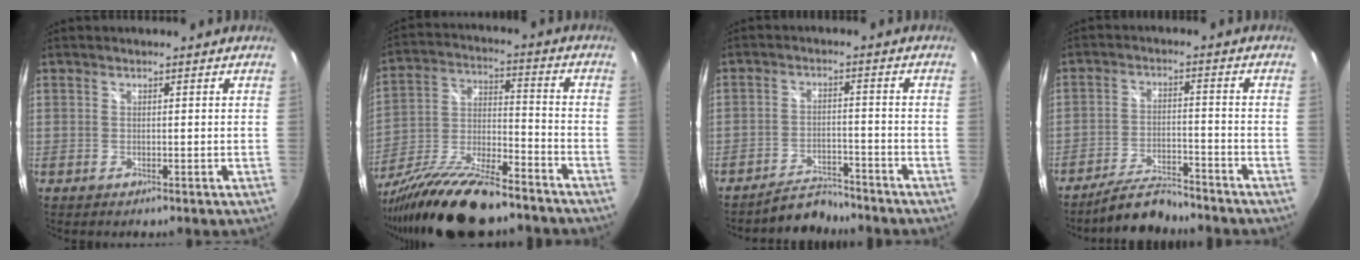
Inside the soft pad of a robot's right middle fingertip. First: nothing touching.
{"total": 20.1, "force": [-15.3, 5.0, 12.1], "torque": [-0.242, -0.030, -0.264]}
{"total": 5.8, "force": [-5.6, 1.1, 0.6], "torque": [-0.029, 0.009, -0.093]}
{"total": 7.7, "force": [-7.2, 1.2, 2.4], "torque": [-0.062, 0.005, -0.123]}